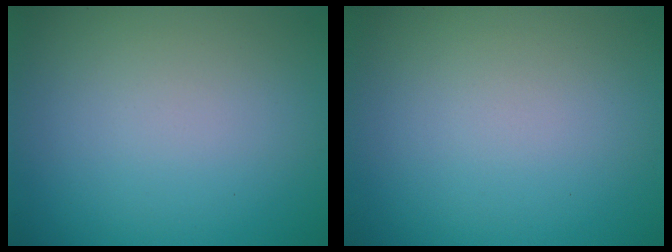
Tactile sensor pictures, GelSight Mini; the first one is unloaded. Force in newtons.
{"total": 0.0}